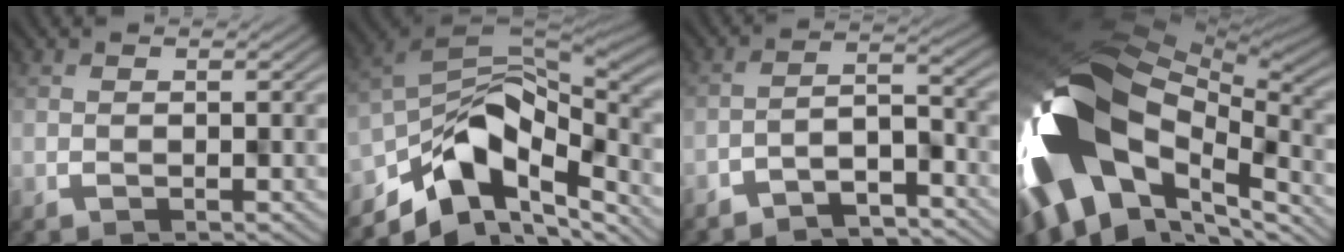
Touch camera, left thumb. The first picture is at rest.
{"total": 11.2, "force": [-4.4, 7.3, 7.2], "torque": [-0.135, -0.015, -0.087]}
{"total": 5.7, "force": [-5.2, 1.5, 2.0], "torque": [-0.024, -0.002, -0.081]}
{"total": 17.8, "force": [-3.8, 11.8, 12.7], "torque": [-0.285, -0.046, -0.049]}